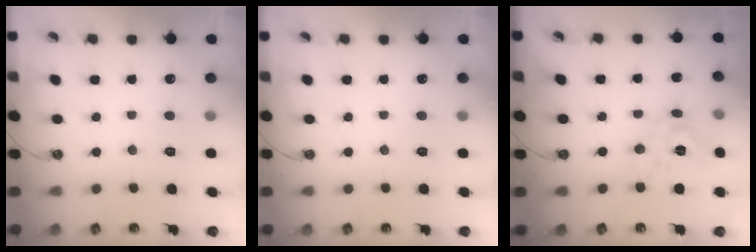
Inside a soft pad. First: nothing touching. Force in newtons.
{"total": 0.0}
{"total": 12.8, "press": 12.8, "slide": 1.1}